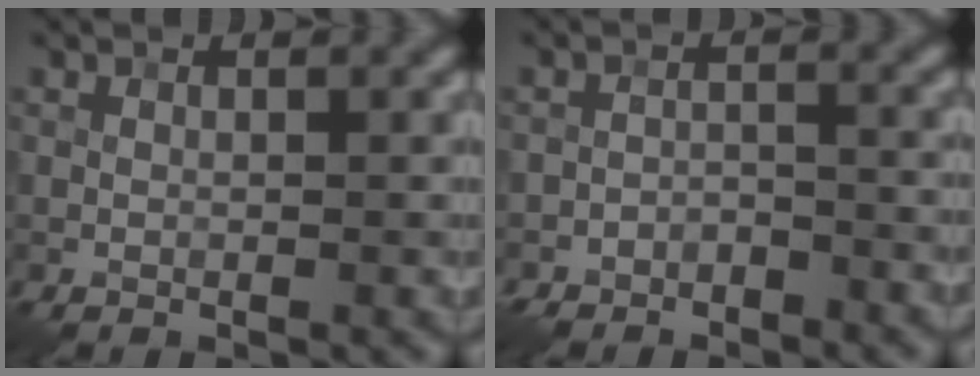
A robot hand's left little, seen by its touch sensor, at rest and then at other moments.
{"total": 3.3, "force": [-3.0, 1.5, 0.1], "torque": [0.010, 0.015, -0.044]}